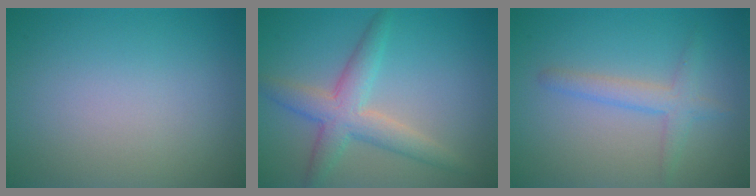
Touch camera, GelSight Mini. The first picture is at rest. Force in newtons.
{"total": 4.3, "press": 4.3, "slide": 0.3}
{"total": 2.4, "press": 2.4, "slide": 0.1}